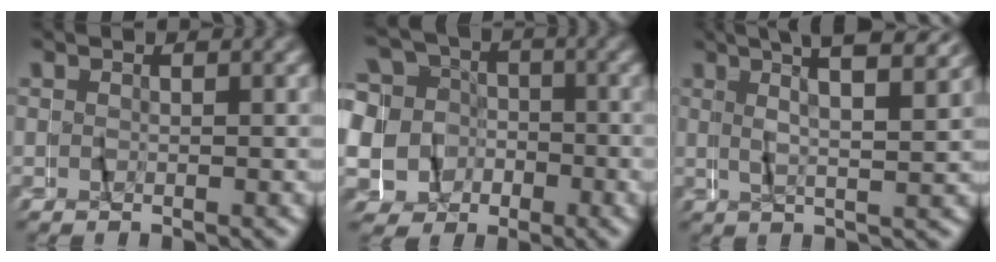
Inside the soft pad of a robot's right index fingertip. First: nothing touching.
{"total": 14.9, "force": [-2.4, 14.1, 4.4], "torque": [-0.139, -0.052, -0.049]}
{"total": 6.7, "force": [4.7, 1.2, 4.7], "torque": [-0.079, 0.031, 0.059]}